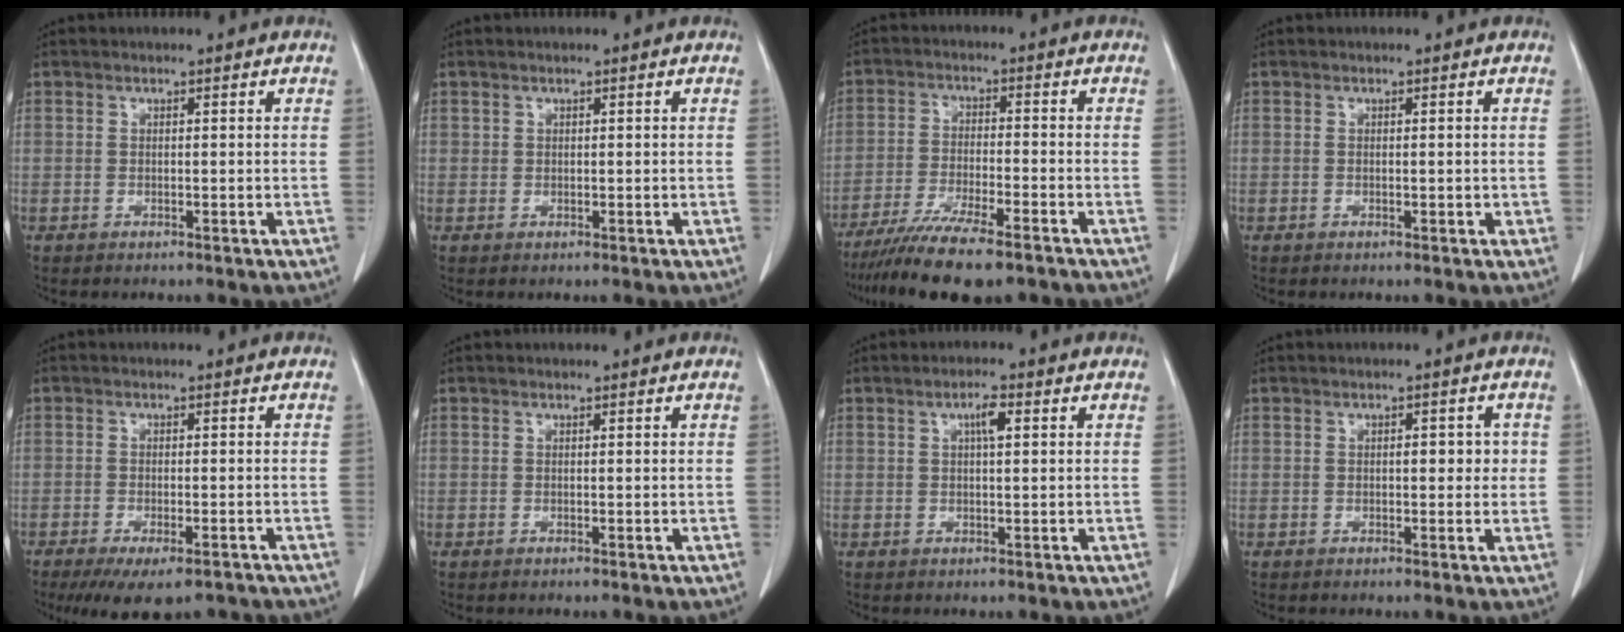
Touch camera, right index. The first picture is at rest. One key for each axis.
{"total": 0.6, "fx": 0.3, "fy": 0.5, "fz": 0.1, "tx": 0.005, "ty": 0.000, "tz": 0.001}
{"total": 12.3, "fx": -9.7, "fy": 1.6, "fz": 7.5, "tx": -0.128, "ty": -0.028, "tz": -0.157}
{"total": 0.9, "fx": -0.1, "fy": 0.6, "fz": 0.6, "tx": -0.008, "ty": 0.000, "tz": -0.001}
{"total": 9.1, "fx": -7.1, "fy": 2.7, "fz": 4.9, "tx": -0.070, "ty": -0.011, "tz": -0.104}
{"total": 0.0}
{"total": 2.6, "fx": 0.9, "fy": 0.5, "fz": 2.4, "tx": -0.048, "ty": 0.002, "tz": 0.014}
{"total": 3.0, "fx": 0.3, "fy": 1.6, "fz": 2.5, "tx": -0.031, "ty": 0.008, "tz": 0.003}